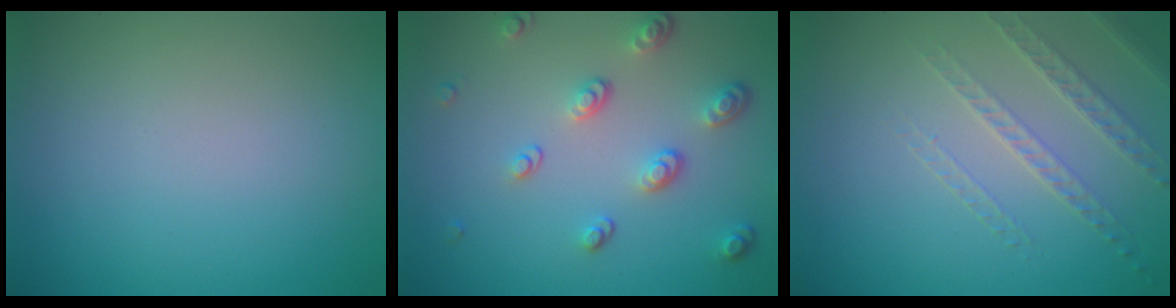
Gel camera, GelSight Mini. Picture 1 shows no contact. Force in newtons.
{"total": 3.4, "press": 2.6, "slide": 2.2}
{"total": 1.6, "press": 1.3, "slide": 0.9}